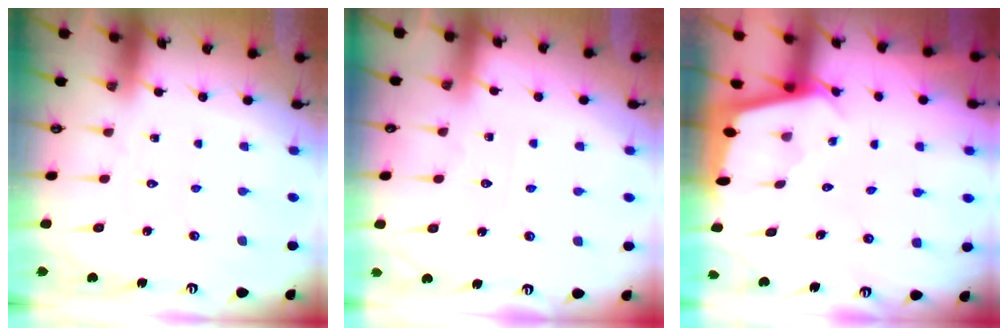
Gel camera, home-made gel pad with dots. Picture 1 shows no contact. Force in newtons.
{"total": 2.0, "press": 2.0, "slide": 0.3}
{"total": 2.0, "press": 2.0, "slide": 0.2}